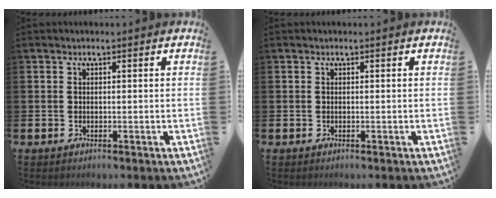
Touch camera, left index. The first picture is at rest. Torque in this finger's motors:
{"motor_torque": [-0.02, 0.01, 0.01, 0.01]}